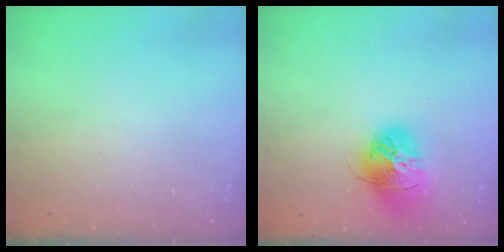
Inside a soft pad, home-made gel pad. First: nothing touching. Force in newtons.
{"total": 16.3, "press": 16.2, "slide": 1.6}